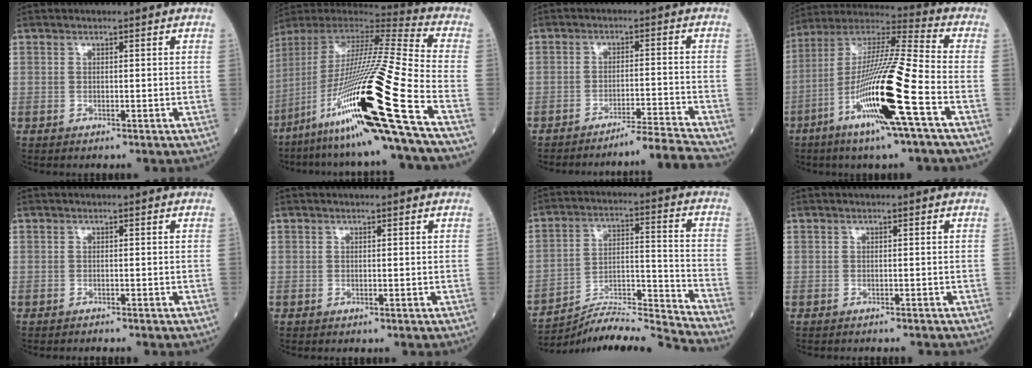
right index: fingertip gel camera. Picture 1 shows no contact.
{"total": 28.9, "force": [-12.6, -0.8, 26.0], "torque": [-0.473, -0.051, -0.234]}
{"total": 7.1, "force": [-6.5, -2.9, 0.5], "torque": [0.003, 0.005, -0.107]}
{"total": 19.0, "force": [-6.9, -0.1, 17.7], "torque": [-0.358, -0.019, -0.136]}
{"total": 0.8, "force": [-0.7, -0.2, 0.0], "torque": [-0.003, -0.001, -0.014]}
{"total": 0.0}
{"total": 15.3, "force": [-14.8, -3.0, 2.6], "torque": [-0.039, 0.027, -0.253]}
{"total": 2.0, "force": [-2.0, 0.1, 0.3], "torque": [-0.003, -0.002, -0.027]}